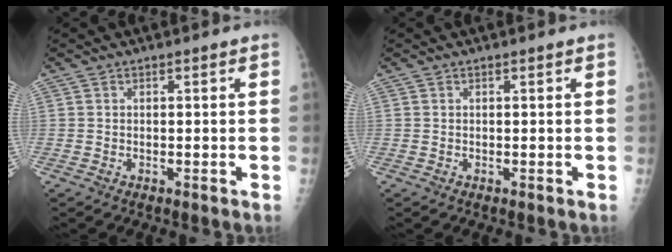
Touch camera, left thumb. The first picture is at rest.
{"total": 0.0}